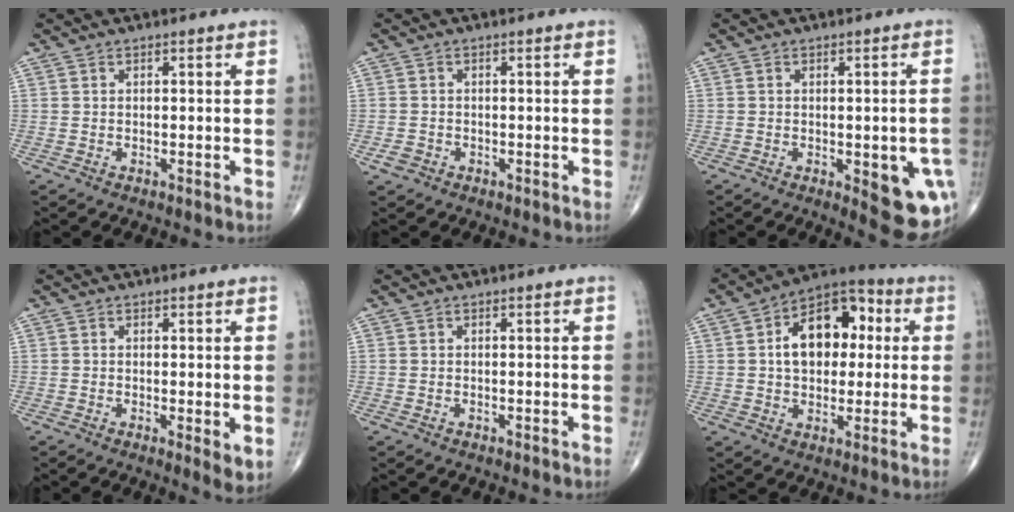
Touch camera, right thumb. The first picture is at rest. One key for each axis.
{"total": 1.8, "fx": -0.8, "fy": 1.4, "fz": 0.6, "tx": -0.012, "ty": 0.006, "tz": -0.014}
{"total": 11.1, "fx": -3.1, "fy": 4.2, "fz": 9.8, "tx": -0.097, "ty": -0.006, "tz": -0.024}
{"total": 3.2, "fx": 0.0, "fy": 1.0, "fz": 3.1, "tx": -0.048, "ty": -0.013, "tz": -0.002}
{"total": 0.0}
{"total": 15.2, "fx": 2.4, "fy": 9.9, "fz": 11.4, "tx": -0.137, "ty": 0.024, "tz": 0.028}